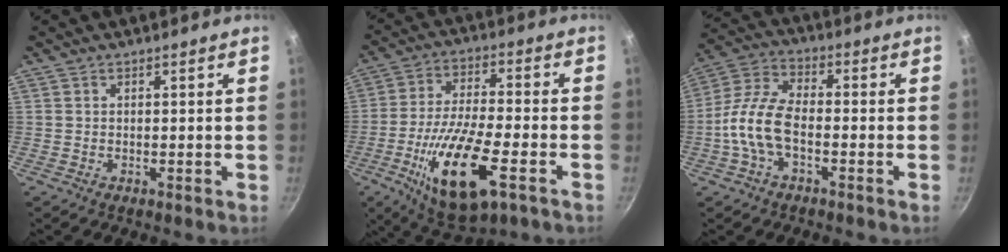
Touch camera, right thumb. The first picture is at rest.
{"total": 18.0, "force": [-7.1, 6.0, 15.4], "torque": [-0.285, 0.015, -0.126]}
{"total": 10.6, "force": [-2.9, 5.4, 8.6], "torque": [-0.172, 0.033, -0.072]}